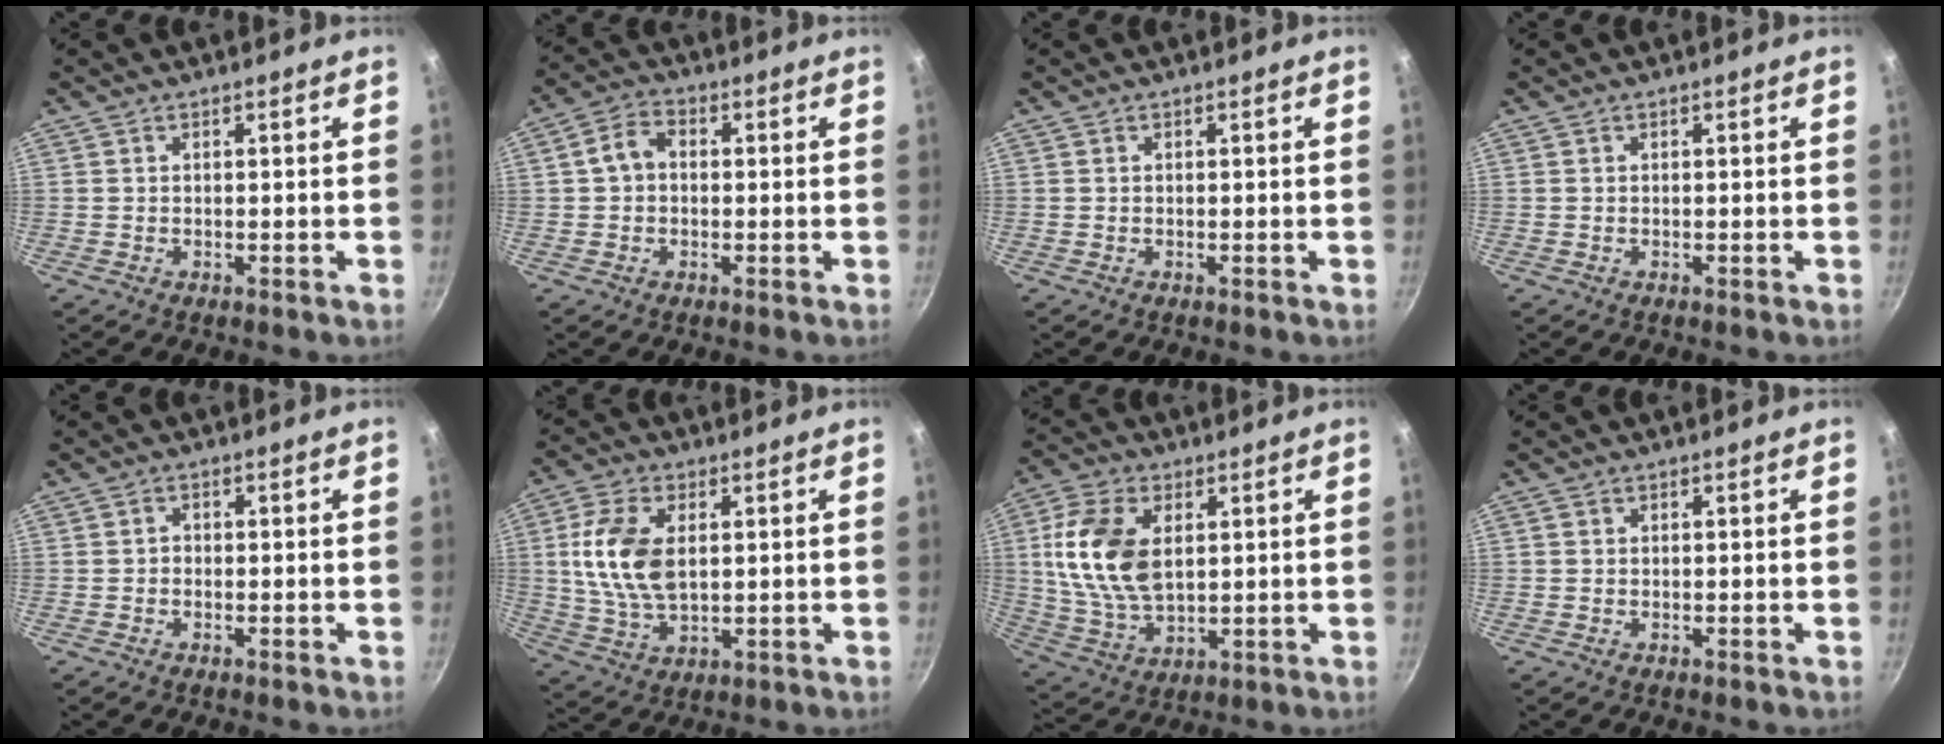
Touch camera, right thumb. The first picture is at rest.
{"total": 5.2, "force": [0.3, 4.0, 3.3], "torque": [-0.047, 0.017, -0.003]}
{"total": 0.0}
{"total": 0.0}
{"total": 0.9, "force": [-0.3, 0.7, 0.4], "torque": [-0.005, 0.004, -0.007]}
{"total": 12.3, "force": [2.0, 7.2, 9.8], "torque": [-0.185, -0.005, 0.040]}
{"total": 14.8, "force": [3.0, 8.9, 11.4], "torque": [-0.211, -0.010, 0.063]}
{"total": 0.0}